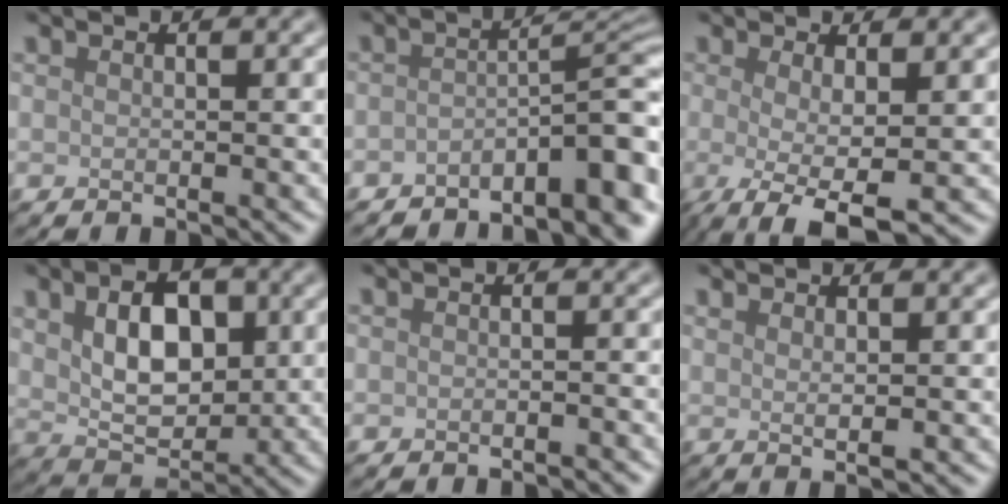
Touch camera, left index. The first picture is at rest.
{"total": 7.0, "force": [-4.1, 2.1, 5.2], "torque": [-0.056, 0.002, -0.071]}
{"total": 5.5, "force": [-1.5, 1.4, 5.1], "torque": [-0.075, -0.012, -0.029]}
{"total": 6.6, "force": [1.4, 4.1, 5.0], "torque": [-0.087, -0.001, 0.023]}
{"total": 1.0, "force": [-0.9, 0.2, 0.3], "torque": [-0.003, -0.001, -0.014]}
{"total": 1.9, "force": [0.9, 0.5, 1.6], "torque": [-0.024, -0.002, 0.011]}